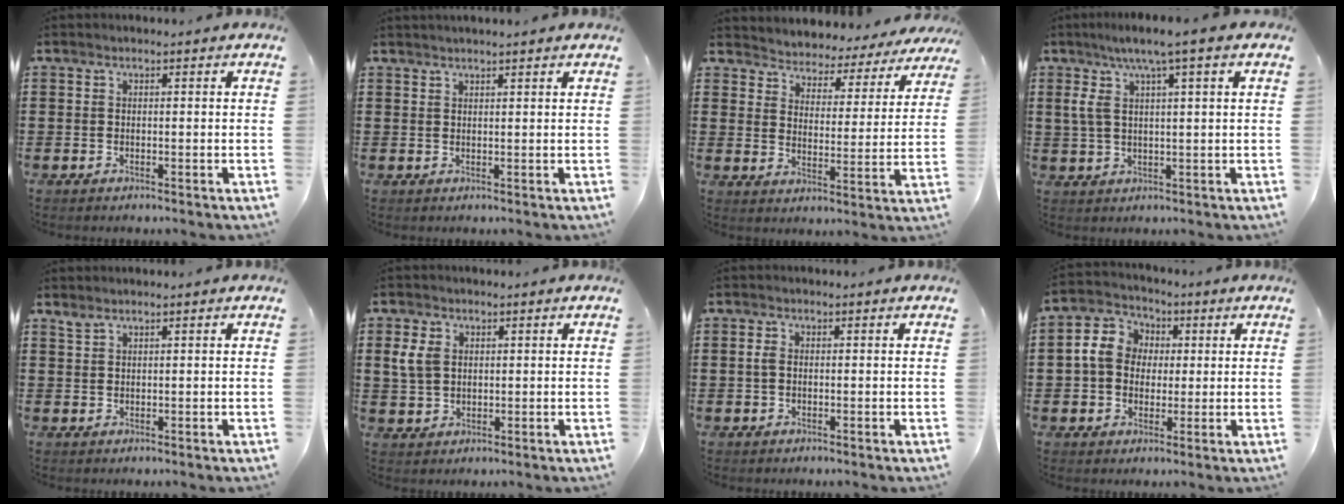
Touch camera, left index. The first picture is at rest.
{"total": 1.3, "force": [1.2, -0.1, 0.5], "torque": [-0.010, -0.001, 0.023]}
{"total": 3.4, "force": [3.3, 0.4, -0.8], "torque": [-0.012, -0.034, 0.049]}
{"total": 6.2, "force": [2.6, 0.8, 5.5], "torque": [-0.123, -0.001, 0.039]}
{"total": 1.1, "force": [1.0, 0.2, 0.4], "torque": [-0.011, 0.001, 0.020]}
{"total": 3.8, "force": [1.2, 2.9, 2.2], "torque": [-0.069, 0.007, 0.015]}
{"total": 1.7, "force": [0.0, 1.0, 1.3], "torque": [-0.037, 0.002, -0.003]}
{"total": 6.2, "force": [0.6, 5.6, 2.5], "torque": [-0.077, 0.018, 0.007]}